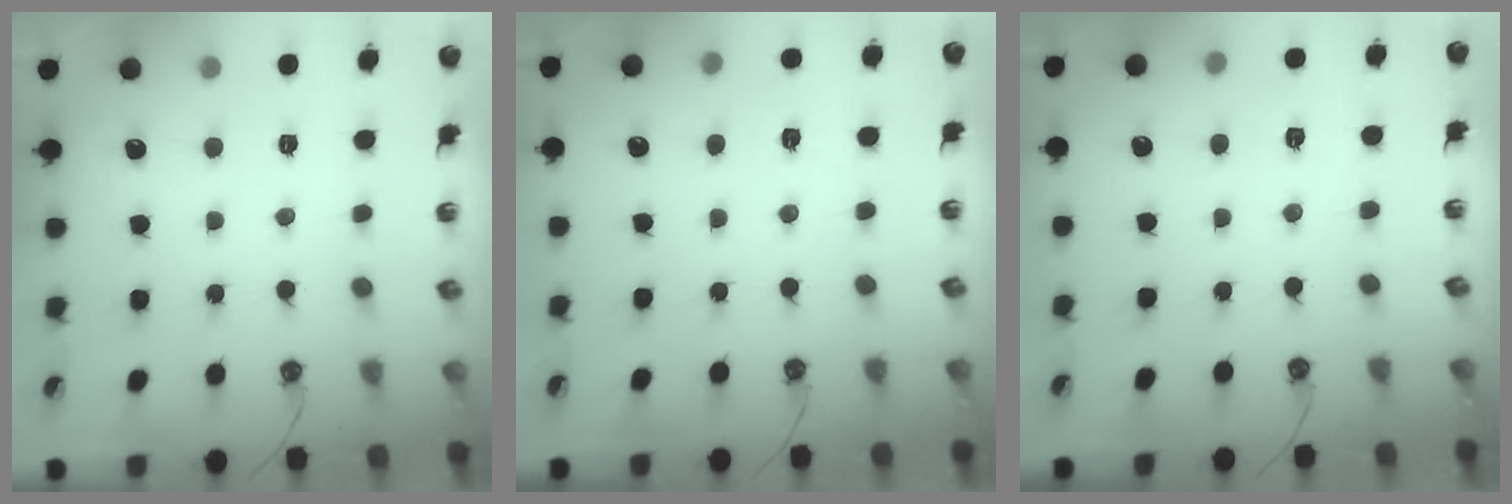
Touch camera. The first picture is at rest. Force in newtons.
{"total": 4.1, "press": 4.0, "slide": 0.6}
{"total": 2.8, "press": 2.8, "slide": 0.4}